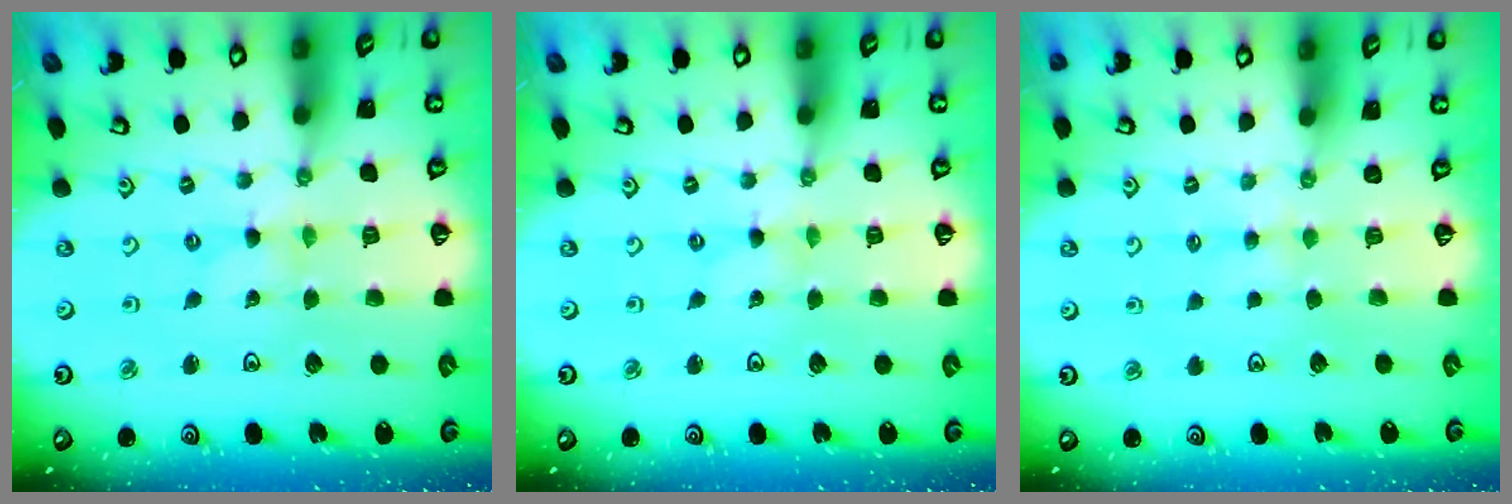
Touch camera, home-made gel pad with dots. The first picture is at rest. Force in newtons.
{"total": 0.0}
{"total": 2.3, "press": 2.2, "slide": 0.5}